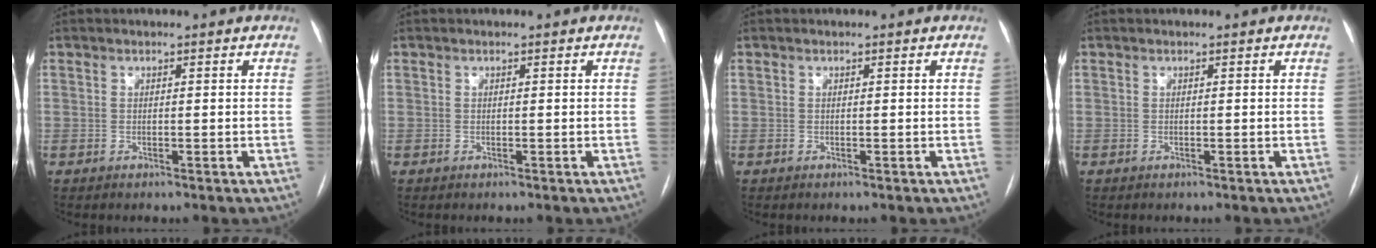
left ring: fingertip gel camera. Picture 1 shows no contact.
{"total": 0.0}
{"total": 0.0}
{"total": 0.0}